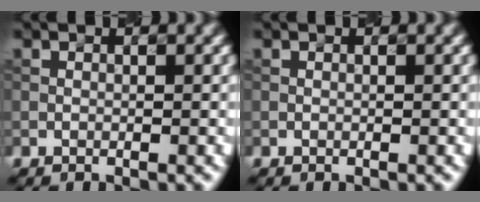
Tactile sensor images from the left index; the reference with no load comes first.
{"total": 0.0}